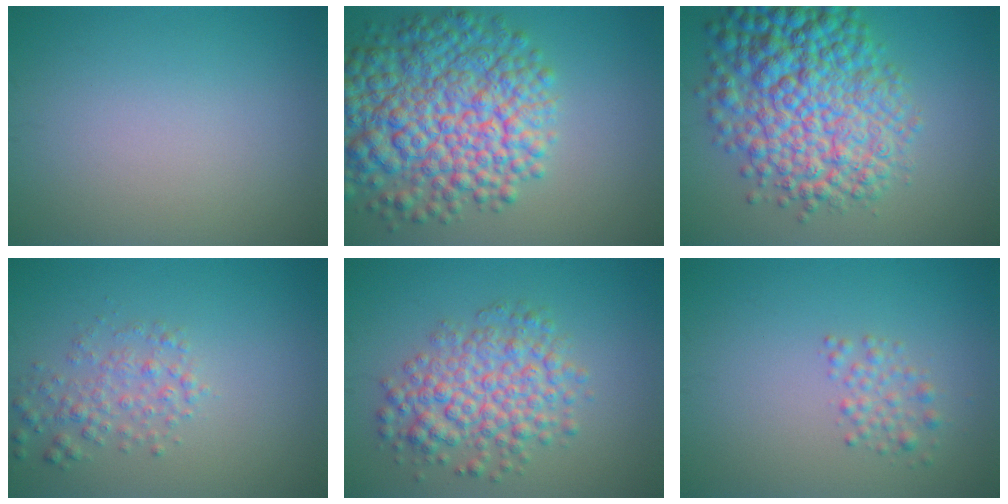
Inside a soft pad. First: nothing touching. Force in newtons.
{"total": 11.2, "press": 11.1, "slide": 0.4}
{"total": 11.1, "press": 11.1, "slide": 0.2}
{"total": 2.5, "press": 2.5, "slide": 0.1}
{"total": 5.7, "press": 5.7, "slide": 0.1}
{"total": 1.7, "press": 1.7, "slide": 0.0}